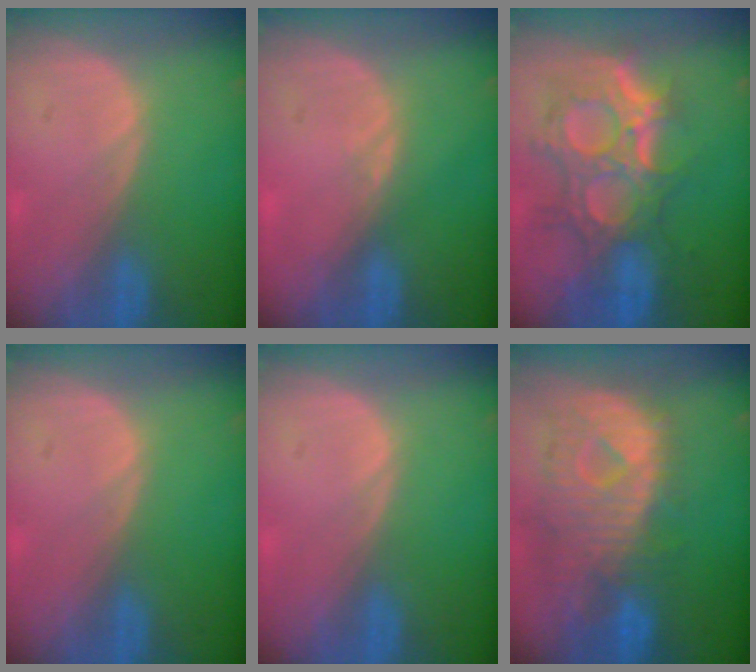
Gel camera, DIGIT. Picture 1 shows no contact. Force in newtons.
{"total": 0.9, "press": 0.8, "slide": 0.3}
{"total": 12.0, "press": 10.7, "slide": 5.4}
{"total": 0.0}
{"total": 0.5, "press": 0.1, "slide": 0.5}
{"total": 11.5, "press": 10.0, "slide": 5.7}